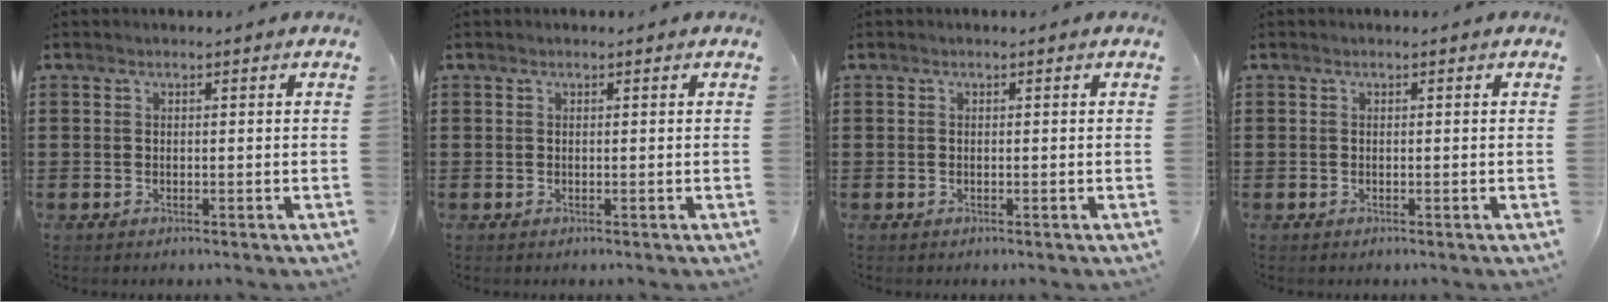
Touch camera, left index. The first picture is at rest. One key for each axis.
{"total": 0.0}
{"total": 0.0}
{"total": 0.0}